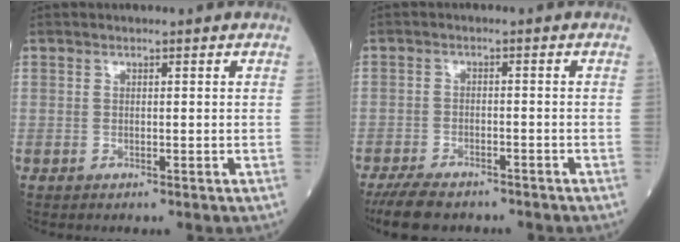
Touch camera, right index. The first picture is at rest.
{"total": 8.0, "force": [-6.6, 2.8, 3.6], "torque": [-0.060, -0.012, -0.103]}